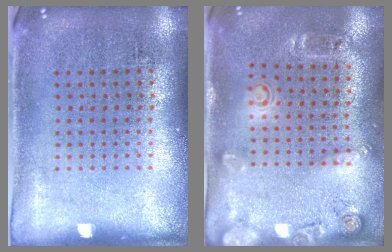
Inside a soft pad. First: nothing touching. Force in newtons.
{"total": 1.8, "press": 1.2, "slide": 1.3}